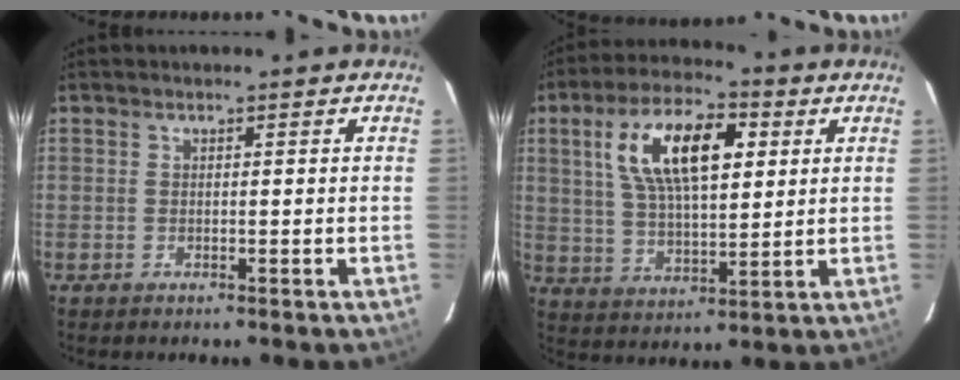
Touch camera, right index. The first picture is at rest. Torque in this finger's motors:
{"motor_torque": [1.28, 0.86, 0.89, 0.19]}